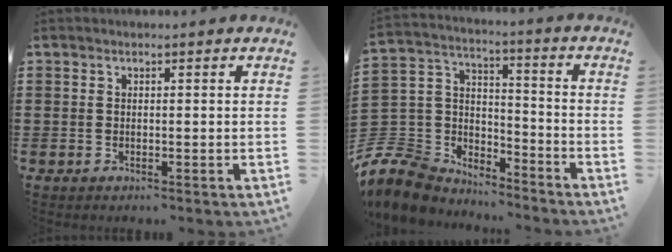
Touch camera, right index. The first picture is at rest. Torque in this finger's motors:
{"motor_torque": [-2.14, 0.00, -1.05, -0.21]}